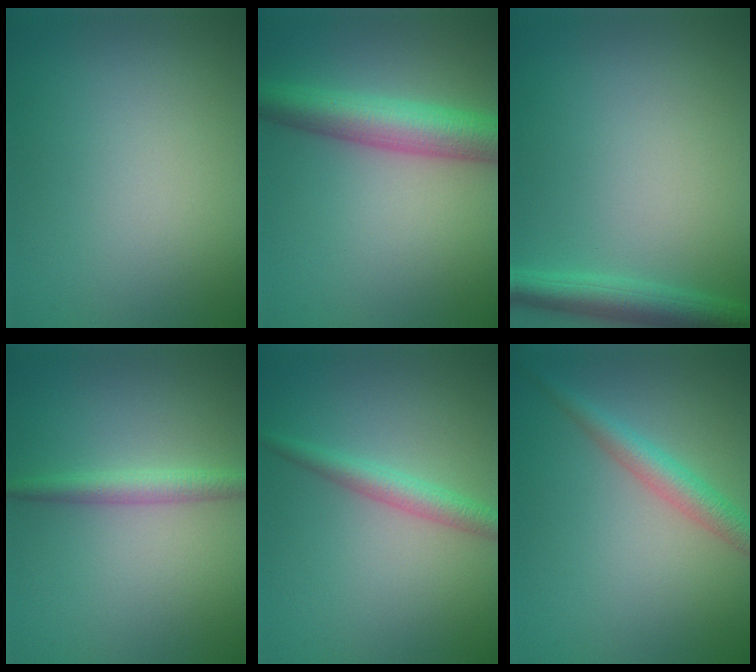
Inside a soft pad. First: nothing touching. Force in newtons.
{"total": 6.2, "press": 6.2, "slide": 0.2}
{"total": 3.5, "press": 3.5, "slide": 0.2}
{"total": 2.2, "press": 2.2, "slide": 0.0}
{"total": 2.5, "press": 2.5, "slide": 0.1}
{"total": 2.9, "press": 2.9, "slide": 0.1}